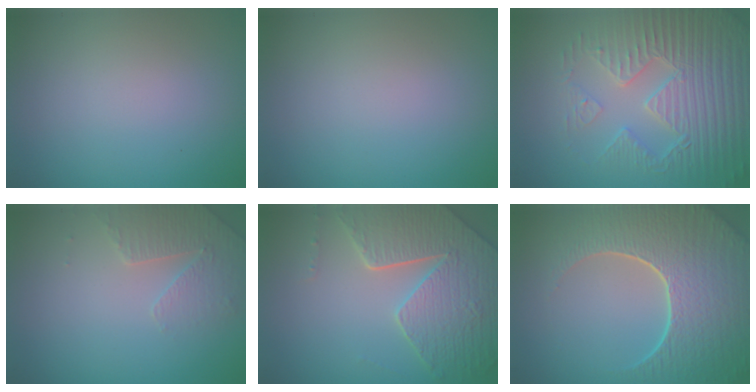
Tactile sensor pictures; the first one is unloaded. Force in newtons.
{"total": 0.0}
{"total": 6.6, "press": 5.5, "slide": 3.6}
{"total": 2.8, "press": 2.7, "slide": 0.7}
{"total": 7.6, "press": 5.7, "slide": 5.1}
{"total": 9.4, "press": 6.7, "slide": 6.6}